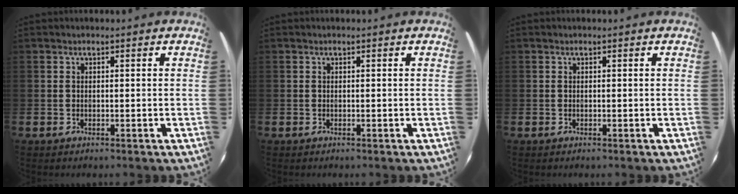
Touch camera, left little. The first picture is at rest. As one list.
[{"total": 0.0}, {"total": 0.0}]